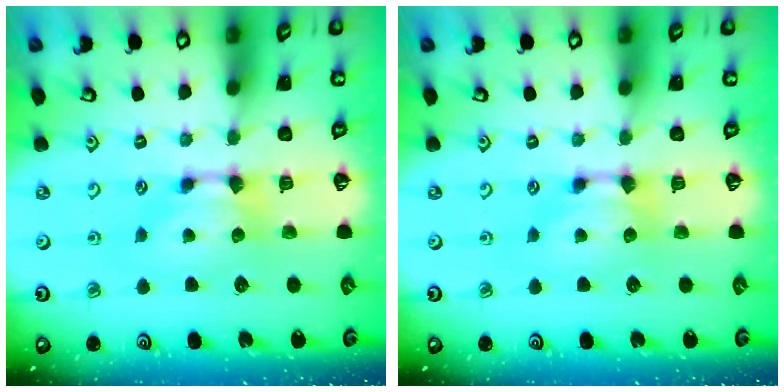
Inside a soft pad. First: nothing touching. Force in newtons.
{"total": 0.0}